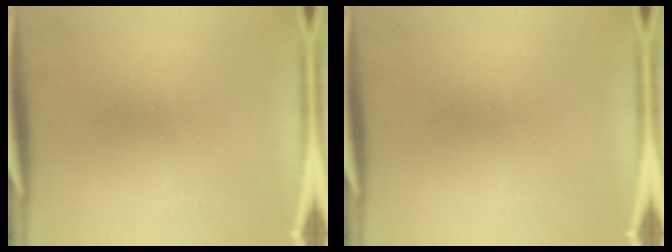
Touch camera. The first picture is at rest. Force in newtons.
{"total": 0.0}